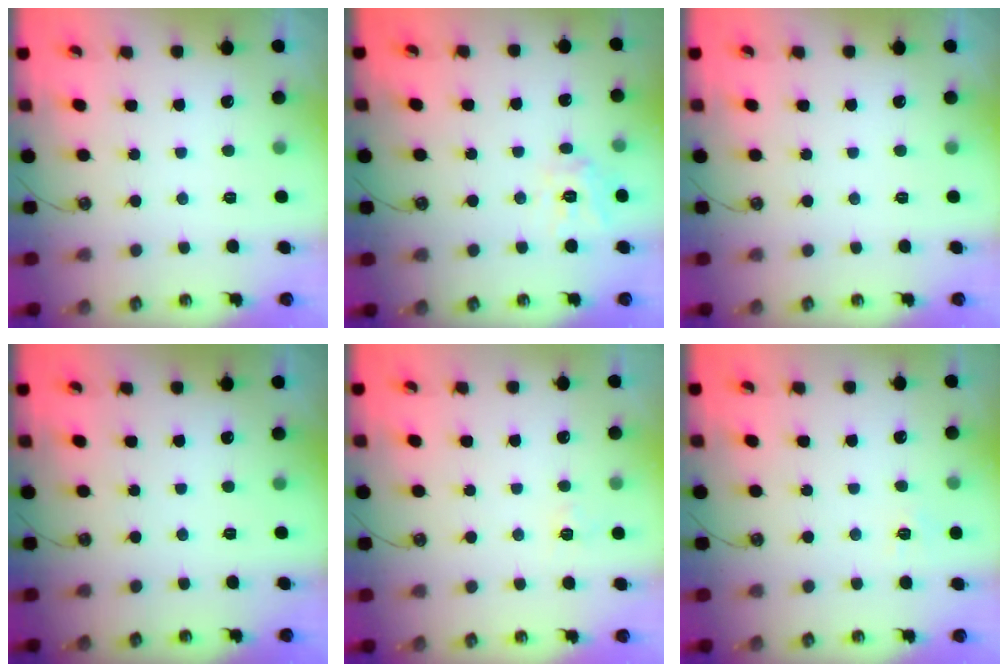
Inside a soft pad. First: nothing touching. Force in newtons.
{"total": 10.3, "press": 10.2, "slide": 0.9}
{"total": 0.0}
{"total": 0.0}
{"total": 4.0, "press": 3.9, "slide": 0.4}
{"total": 5.4, "press": 5.4, "slide": 0.6}